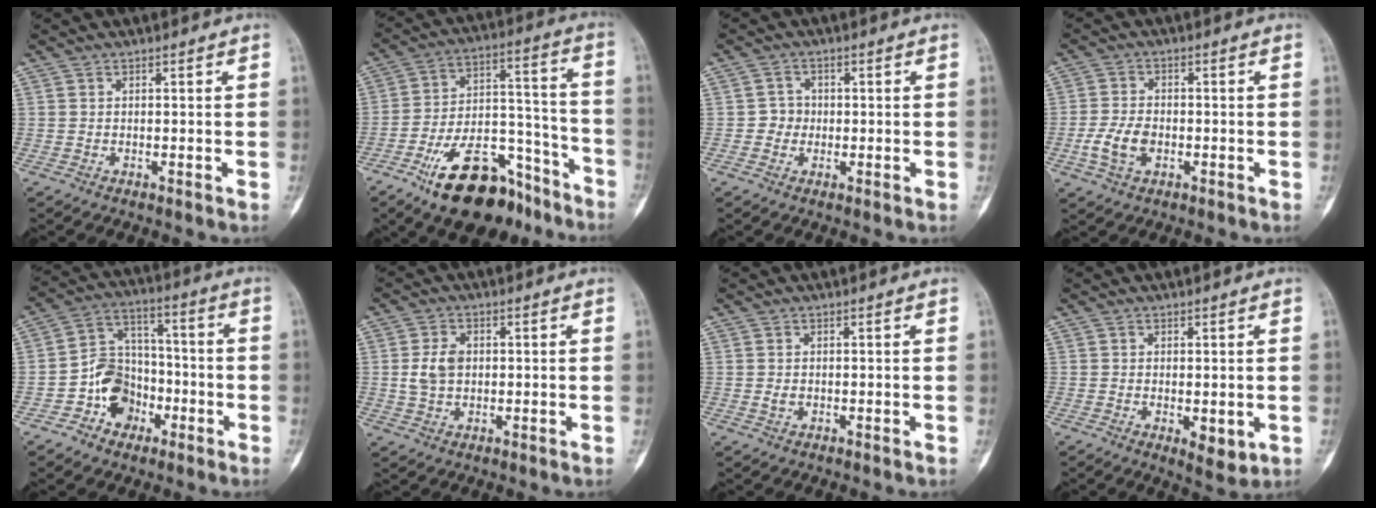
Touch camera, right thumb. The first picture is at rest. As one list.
[{"total": 21.1, "force": [-14.2, 9.9, 12.2], "torque": [-0.182, 0.097, -0.230]}, {"total": 2.9, "force": [-0.4, 2.8, 0.7], "torque": [0.010, 0.010, -0.013]}, {"total": 6.0, "force": [-1.8, 3.8, 4.3], "torque": [-0.089, 0.010, -0.035]}, {"total": 11.1, "force": [-4.6, 9.0, 4.5], "torque": [-0.037, 0.058, -0.084]}, {"total": 5.2, "force": [0.4, 3.7, 3.6], "torque": [-0.065, 0.004, 0.008]}, {"total": 1.2, "force": [-0.1, 0.9, 0.8], "torque": [-0.015, 0.000, -0.001]}, {"total": 4.6, "force": [-1.0, 2.1, 4.0], "torque": [-0.053, -0.013, -0.008]}]